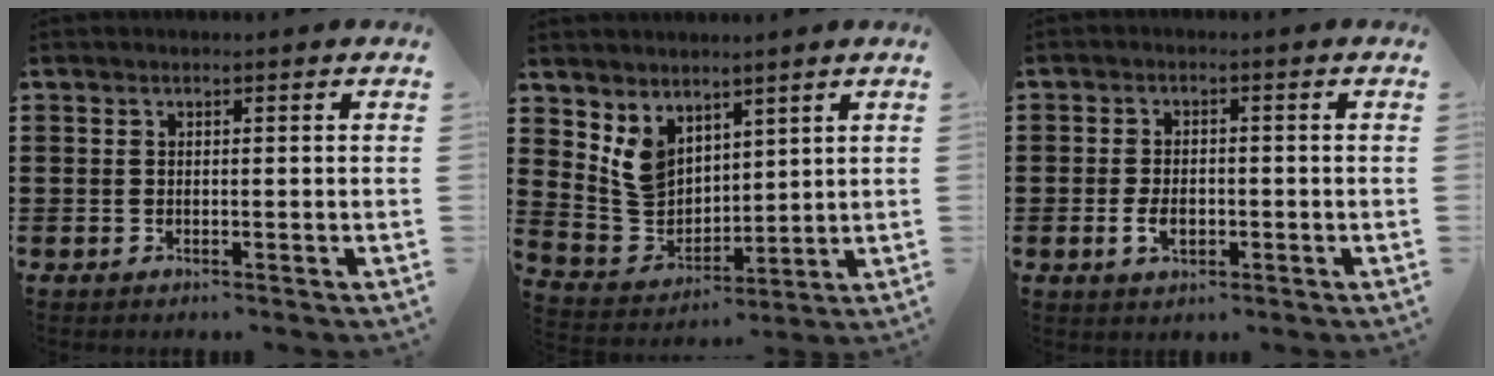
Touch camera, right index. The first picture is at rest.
{"total": 6.4, "force": [3.9, 4.8, 1.9], "torque": [-0.071, -0.010, 0.076]}
{"total": 3.3, "force": [-0.8, 2.1, 2.5], "torque": [-0.047, 0.004, -0.014]}